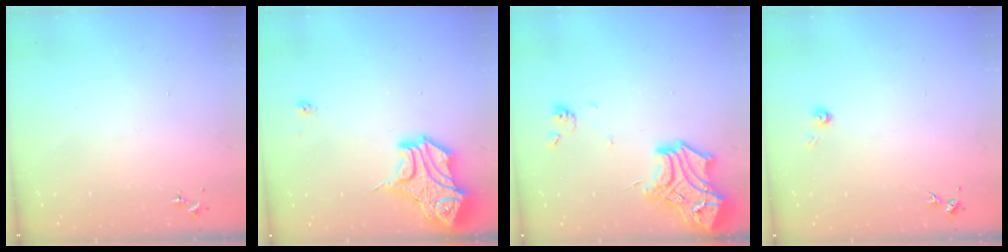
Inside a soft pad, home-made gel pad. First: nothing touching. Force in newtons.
{"total": 17.8, "press": 17.7, "slide": 2.0}
{"total": 19.1, "press": 19.0, "slide": 1.6}
{"total": 3.3, "press": 3.3, "slide": 0.2}